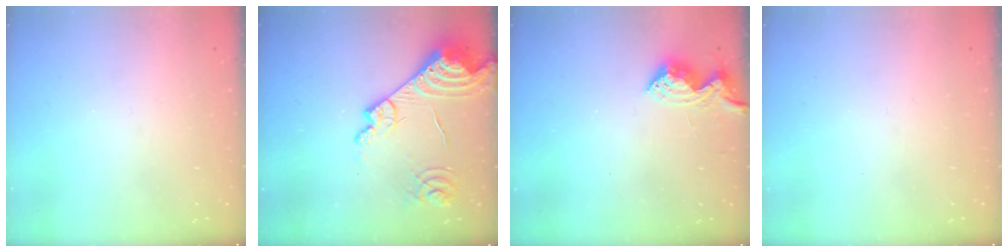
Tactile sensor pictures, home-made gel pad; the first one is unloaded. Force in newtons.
{"total": 16.2, "press": 16.2, "slide": 1.4}
{"total": 9.6, "press": 9.6, "slide": 0.5}
{"total": 0.0}